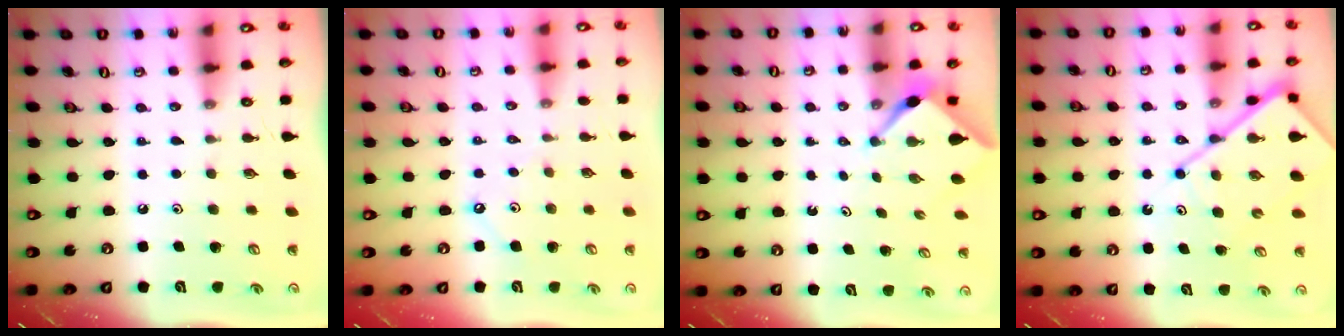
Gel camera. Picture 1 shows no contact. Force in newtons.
{"total": 2.5, "press": 2.5, "slide": 0.4}
{"total": 2.2, "press": 2.2, "slide": 0.3}
{"total": 12.3, "press": 12.2, "slide": 1.3}